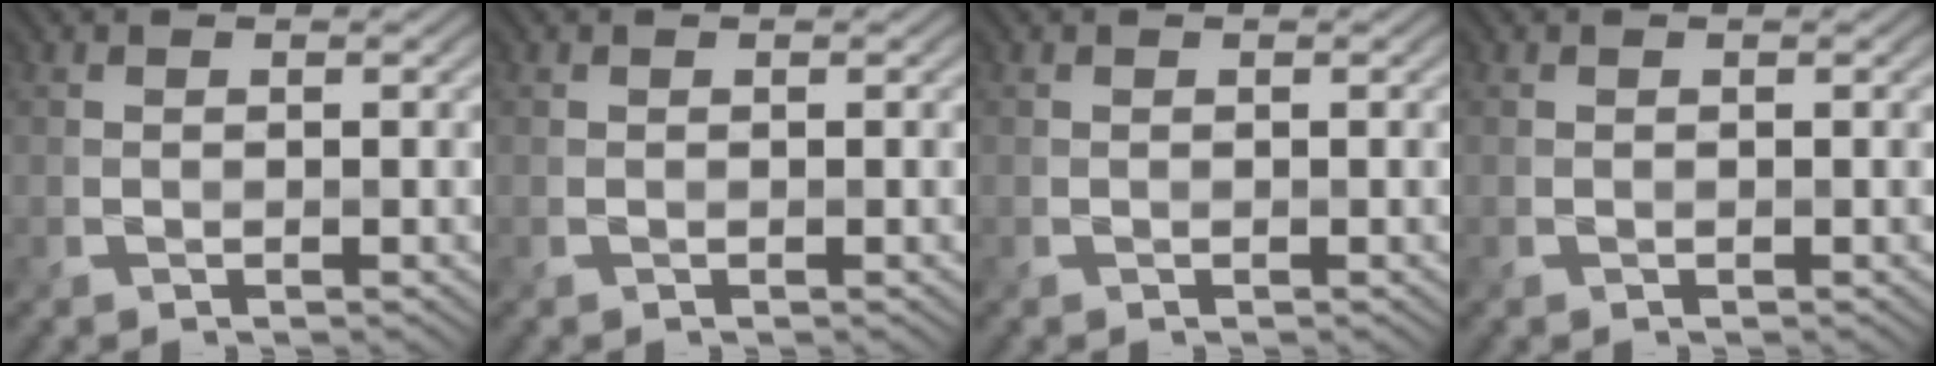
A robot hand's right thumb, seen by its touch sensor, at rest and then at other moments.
{"total": 0.0}
{"total": 0.0}
{"total": 0.0}